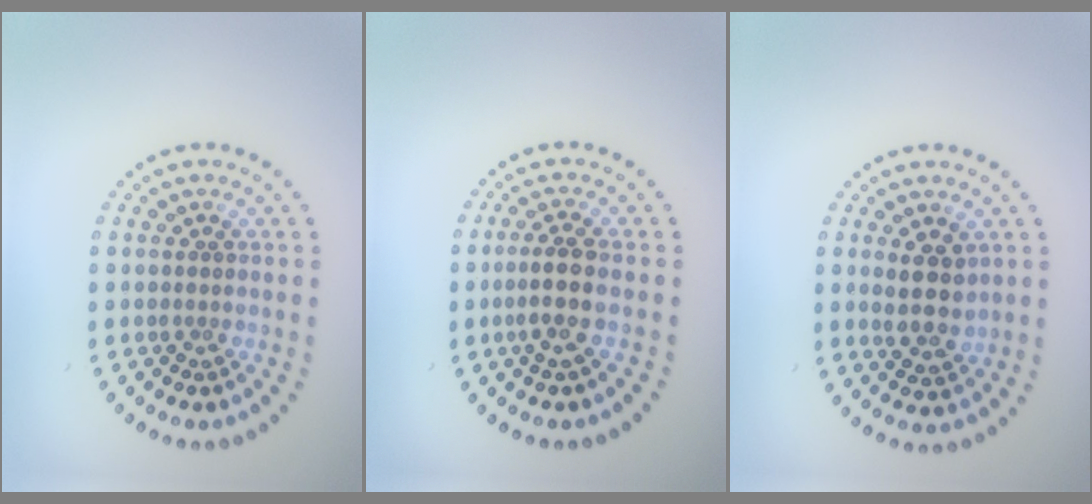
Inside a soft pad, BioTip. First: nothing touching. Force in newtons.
{"total": 2.5, "press": 2.3, "slide": 1.1}
{"total": 3.1, "press": 2.9, "slide": 1.2}